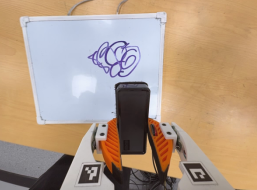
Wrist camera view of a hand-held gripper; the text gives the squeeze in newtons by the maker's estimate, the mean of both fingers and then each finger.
{"total": 5.3, "left": 3.7, "right": 6.9}